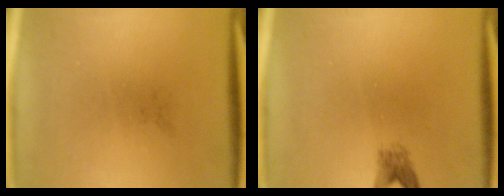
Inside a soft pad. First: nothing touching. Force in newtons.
{"total": 1.8}